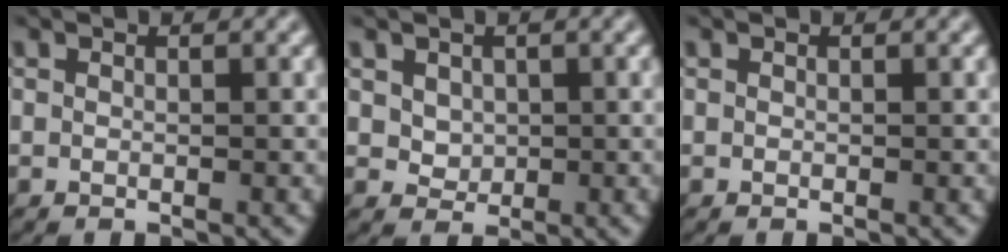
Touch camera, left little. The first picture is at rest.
{"total": 2.3, "force": [0.6, 1.8, 1.2], "torque": [-0.038, 0.001, 0.026]}
{"total": 0.0}